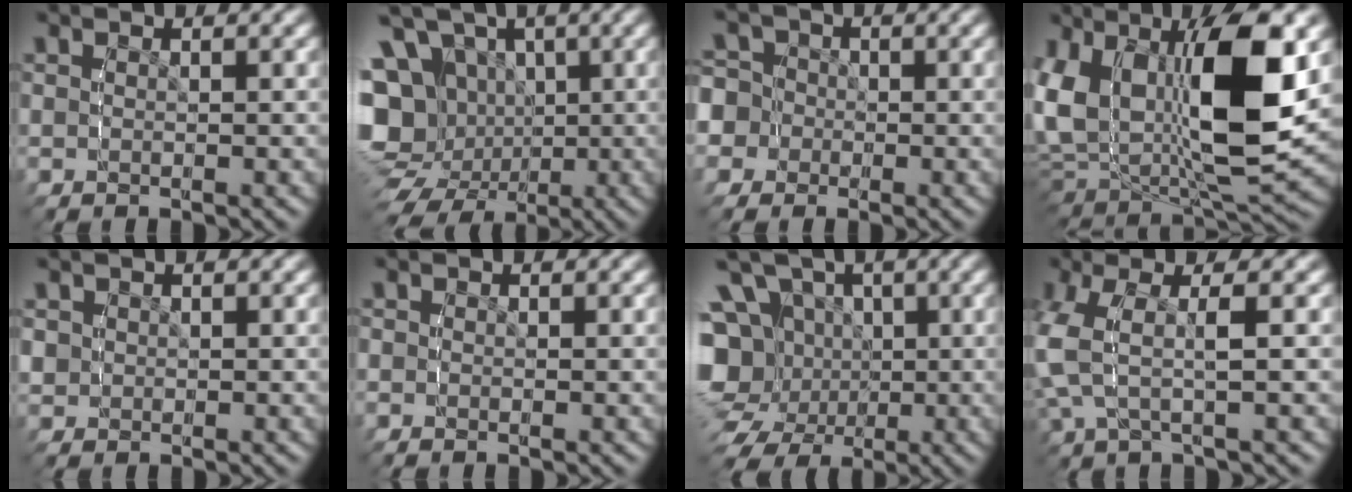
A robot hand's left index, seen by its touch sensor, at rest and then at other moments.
{"total": 17.4, "force": [-3.5, 15.5, 7.2], "torque": [-0.175, -0.072, -0.047]}
{"total": 9.1, "force": [-1.5, 8.5, 2.7], "torque": [-0.082, -0.034, -0.033]}
{"total": 16.7, "force": [0.5, 11.3, 12.3], "torque": [-0.273, -0.026, 0.012]}
{"total": 1.6, "force": [-0.1, 1.6, 0.0], "torque": [-0.005, -0.004, 0.002]}
{"total": 0.7, "force": [-0.6, 0.2, -0.4], "torque": [0.001, -0.004, -0.011]}
{"total": 14.1, "force": [-2.0, 12.6, 6.0], "torque": [-0.139, -0.057, -0.030]}
{"total": 6.3, "force": [-0.2, 4.1, 4.8], "torque": [-0.123, -0.001, -0.008]}